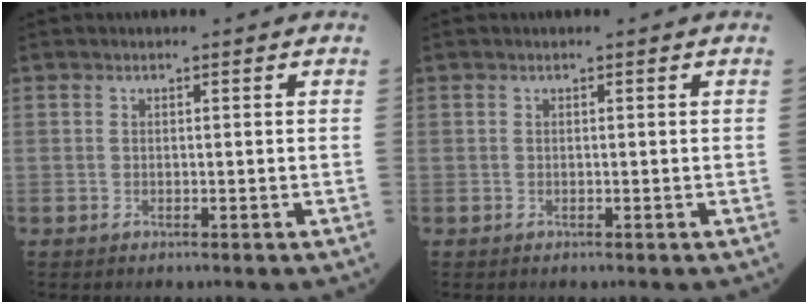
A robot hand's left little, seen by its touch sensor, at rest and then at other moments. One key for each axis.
{"total": 0.0}